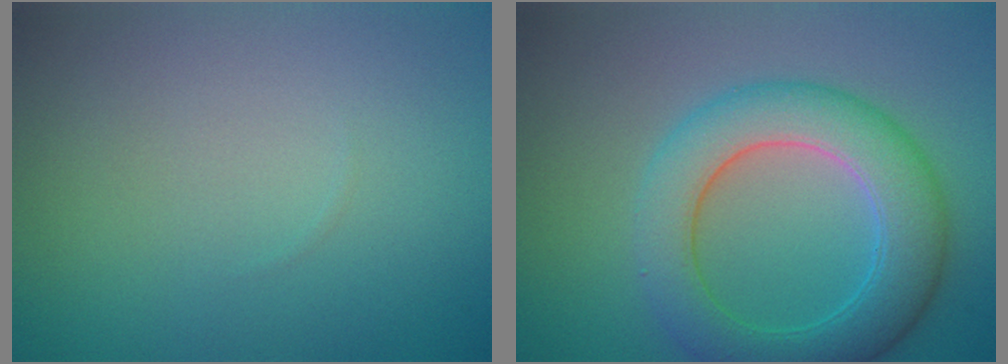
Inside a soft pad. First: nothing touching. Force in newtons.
{"total": 6.4, "press": 6.4, "slide": 0.2}